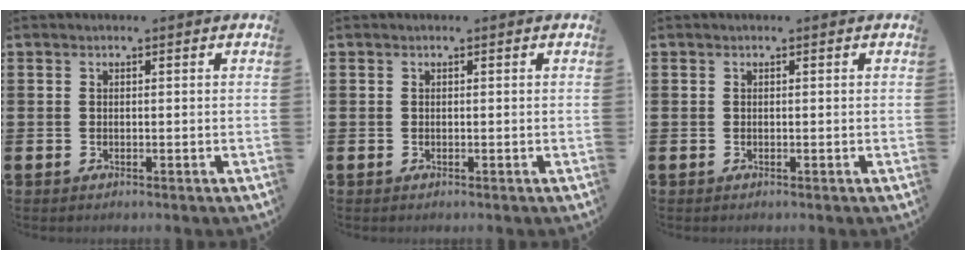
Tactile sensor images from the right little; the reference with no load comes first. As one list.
[{"total": 0.0}, {"total": 0.0}]